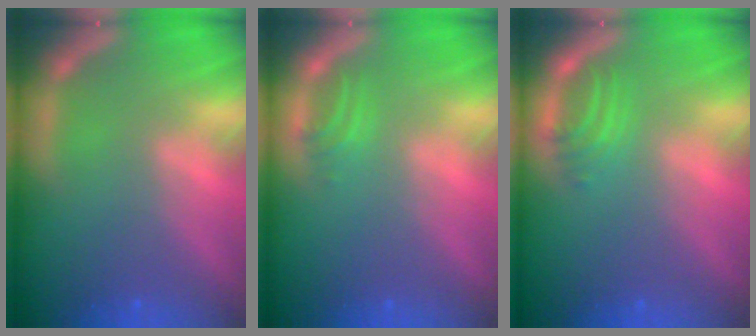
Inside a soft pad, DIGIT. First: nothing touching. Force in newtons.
{"total": 1.5}
{"total": 2.5}